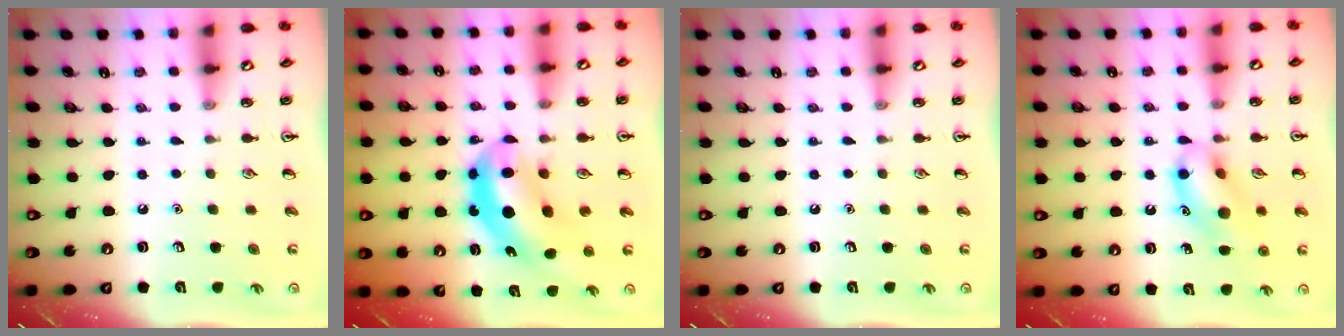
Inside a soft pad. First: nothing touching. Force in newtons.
{"total": 10.4, "press": 10.0, "slide": 3.0}
{"total": 0.0}
{"total": 13.1, "press": 13.1, "slide": 1.3}